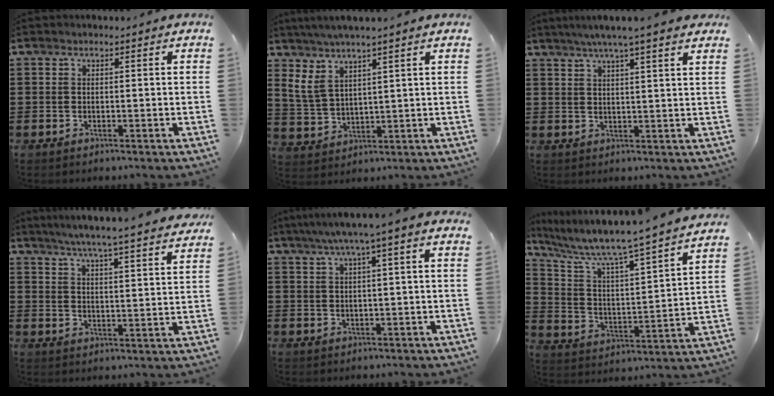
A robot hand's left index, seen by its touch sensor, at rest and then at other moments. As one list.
[{"total": 5.1, "force": [3.1, 1.7, 3.6], "torque": [-0.086, -0.004, 0.054]}, {"total": 4.6, "force": [3.7, -0.4, 2.7], "torque": [-0.063, -0.005, 0.062]}, {"total": 5.4, "force": [5.0, -0.9, 2.0], "torque": [-0.059, -0.036, 0.082]}, {"total": 3.9, "force": [2.0, -0.3, 3.3], "torque": [-0.067, 0.002, 0.032]}, {"total": 7.1, "force": [6.2, -0.2, 3.5], "torque": [-0.098, -0.056, 0.094]}]